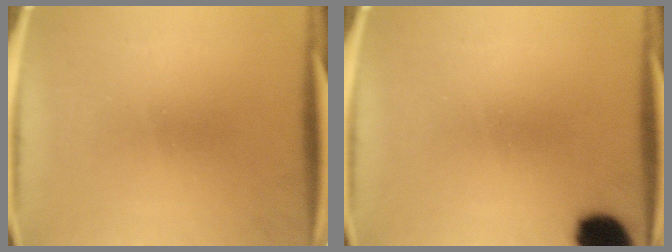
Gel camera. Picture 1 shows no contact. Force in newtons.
{"total": 9.6}